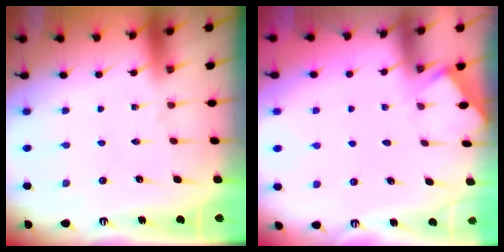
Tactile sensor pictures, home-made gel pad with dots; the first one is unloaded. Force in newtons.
{"total": 3.4, "press": 3.4, "slide": 0.4}